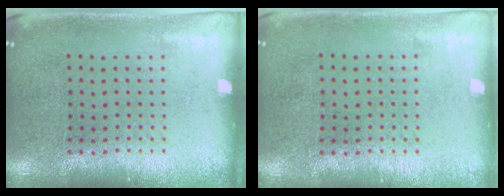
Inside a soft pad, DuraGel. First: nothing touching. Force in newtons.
{"total": 0.0}